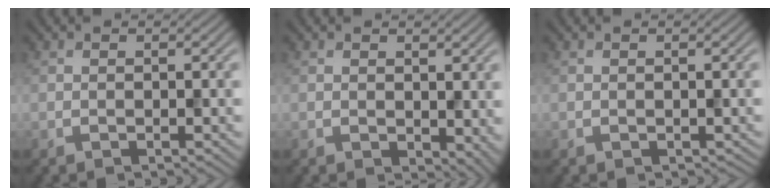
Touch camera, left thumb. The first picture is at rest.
{"total": 3.2, "force": [0.3, 2.2, 2.3], "torque": [-0.036, -0.013, 0.011]}
{"total": 0.0}